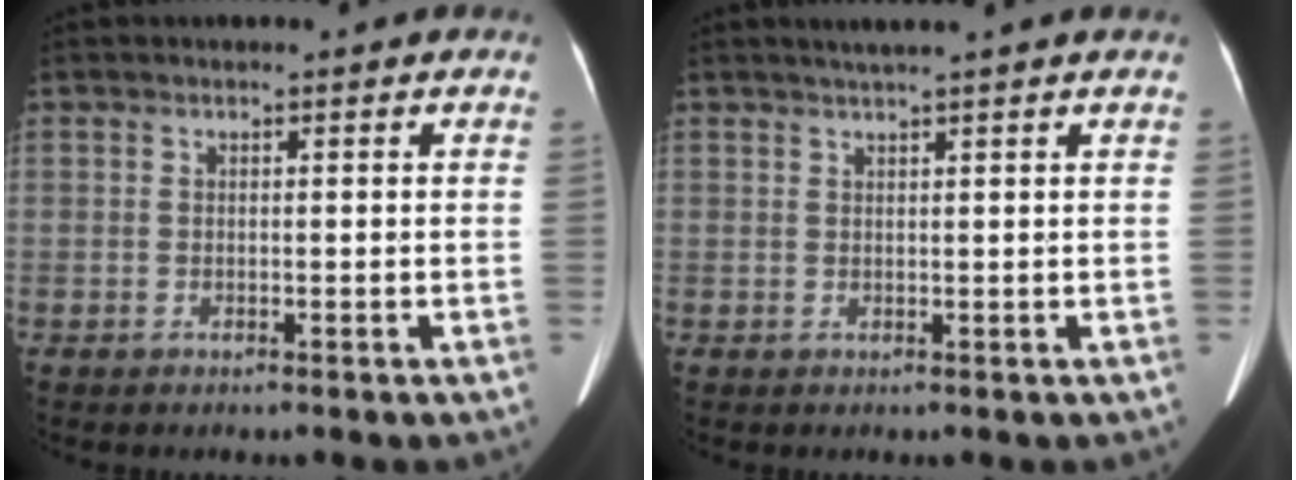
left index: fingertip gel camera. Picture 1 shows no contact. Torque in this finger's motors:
{"motor_torque": [0.38, -0.19, -0.01, 0.04]}